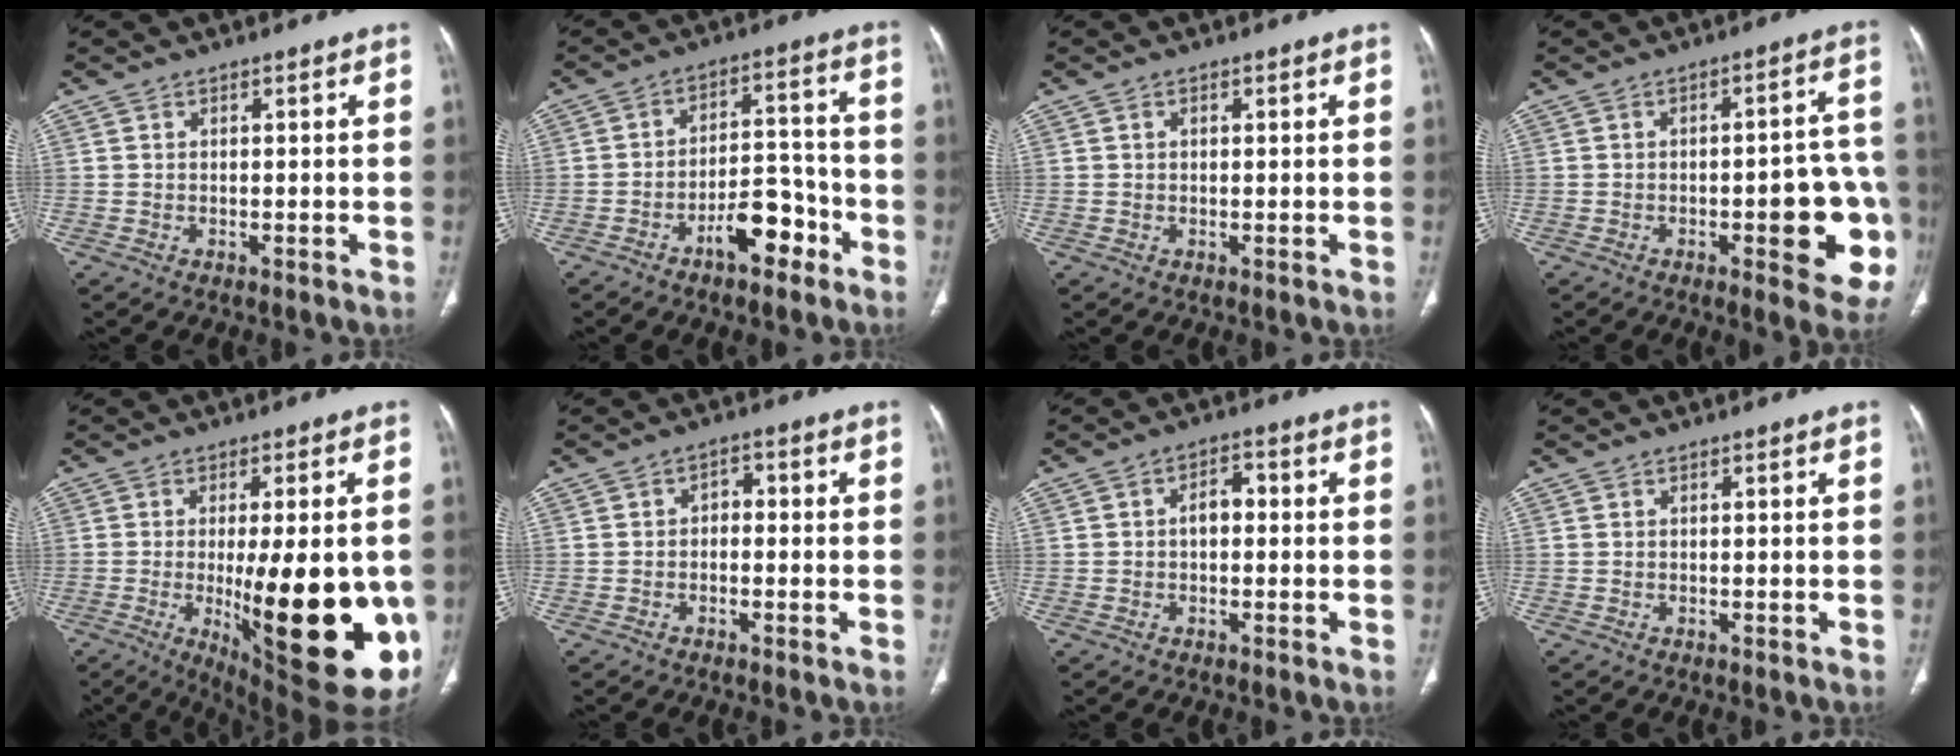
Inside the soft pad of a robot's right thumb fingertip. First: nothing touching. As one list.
[{"total": 9.4, "force": [-5.2, 4.5, 6.3], "torque": [-0.076, 0.049, -0.082]}, {"total": 0.7, "force": [0.3, 0.5, 0.4], "torque": [-0.005, 0.000, 0.004]}, {"total": 14.1, "force": [-4.1, 4.9, 12.6], "torque": [-0.124, 0.026, -0.042]}, {"total": 24.0, "force": [-4.5, 7.5, 22.3], "torque": [-0.258, -0.031, -0.037]}, {"total": 2.6, "force": [-0.5, 1.9, 1.7], "torque": [-0.014, 0.016, -0.018]}, {"total": 3.7, "force": [-0.1, 2.4, 2.8], "torque": [-0.035, 0.018, -0.008]}, {"total": 0.0}]